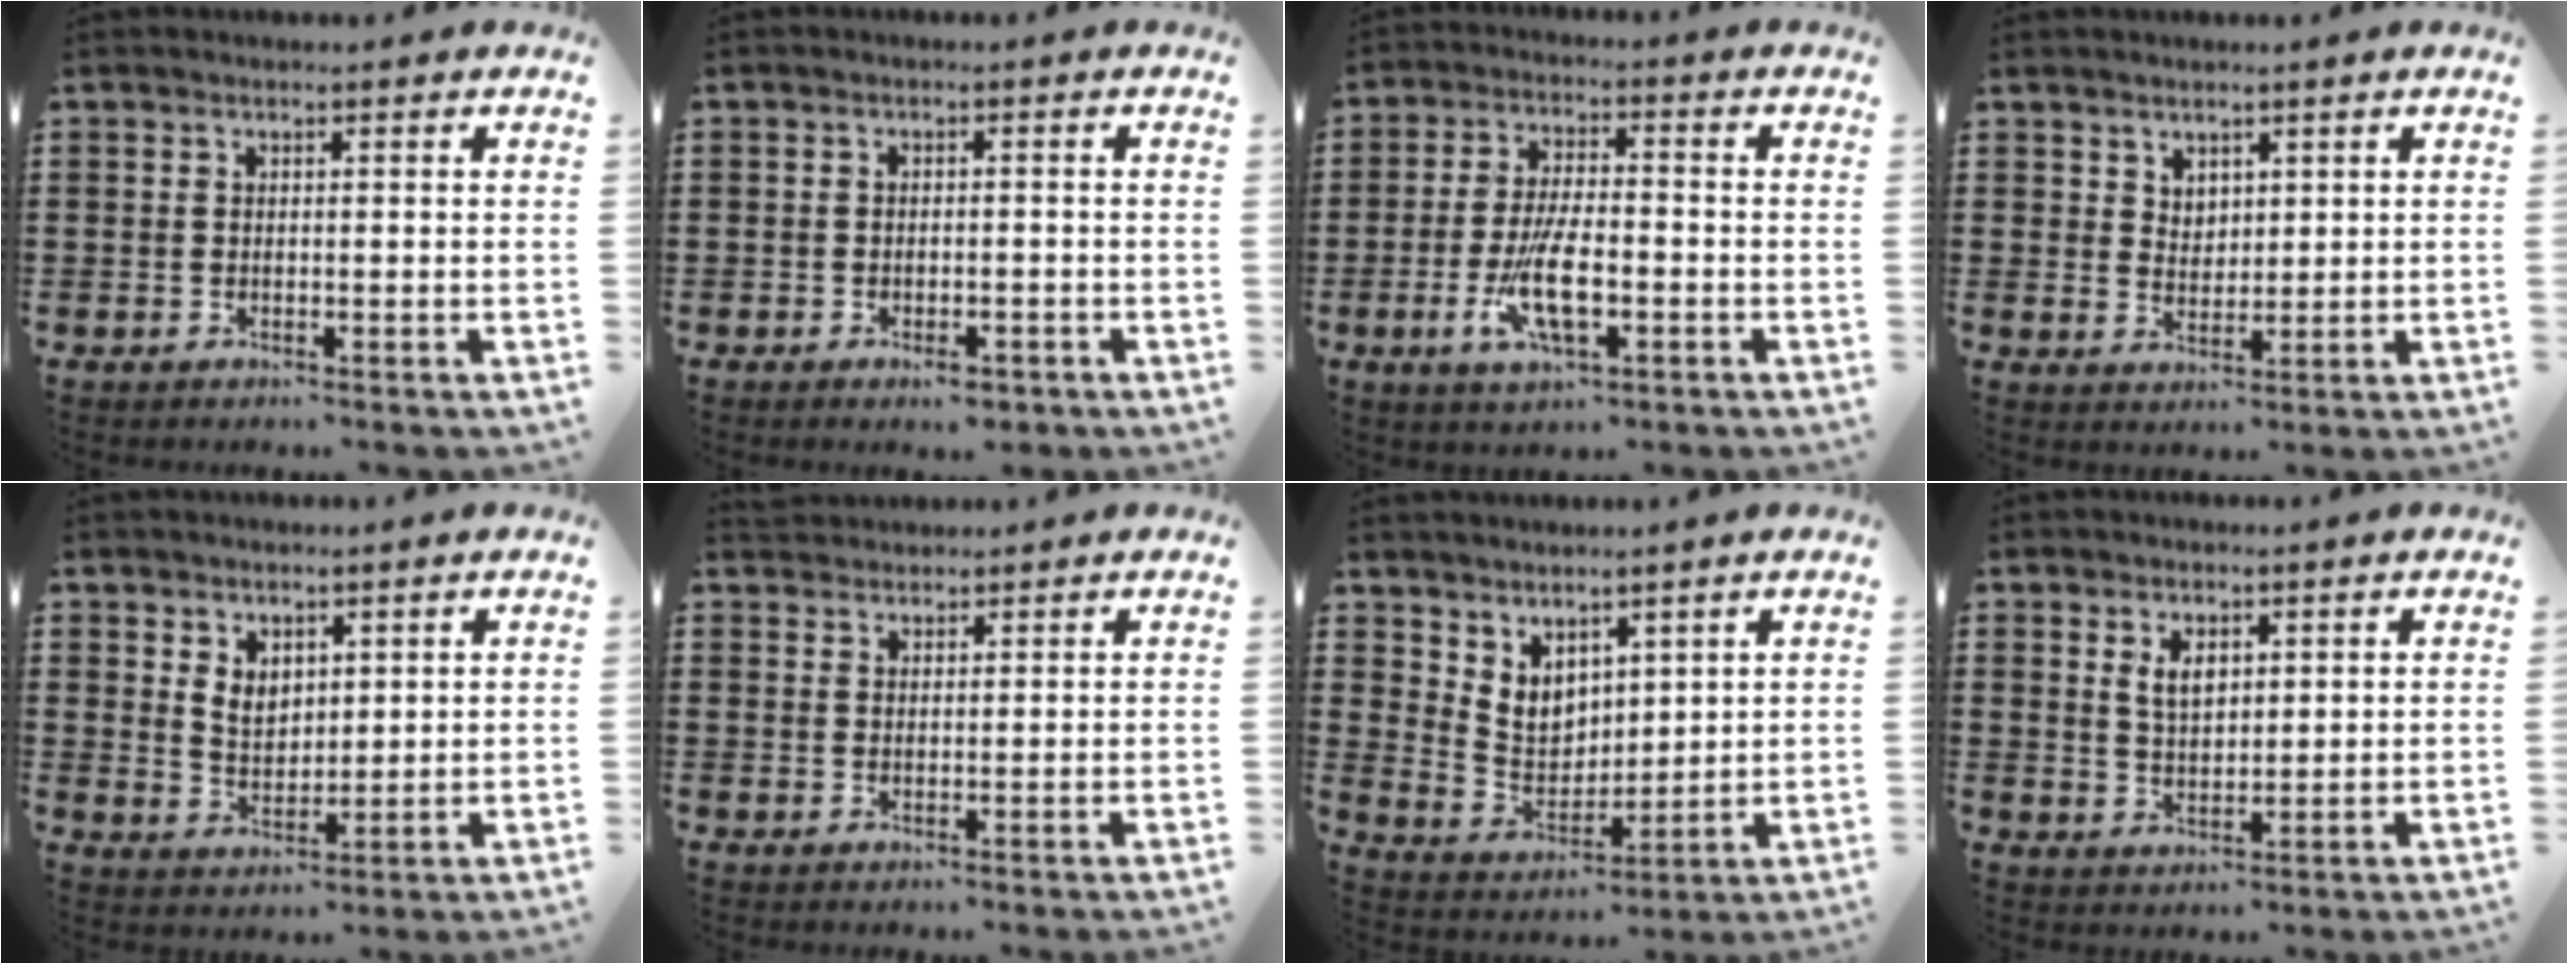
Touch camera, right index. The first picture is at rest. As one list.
[{"total": 2.0, "force": [-1.5, 0.6, 1.1], "torque": [-0.022, 0.002, -0.030]}, {"total": 9.2, "force": [-2.7, 3.2, 8.2], "torque": [-0.183, -0.021, -0.051]}, {"total": 2.9, "force": [2.1, 1.9, 0.2], "torque": [-0.012, 0.007, 0.041]}, {"total": 3.7, "force": [2.1, 2.6, 1.6], "torque": [-0.039, 0.010, 0.039]}, {"total": 1.8, "force": [1.7, 0.4, -0.3], "torque": [0.001, 0.005, 0.035]}, {"total": 5.3, "force": [3.8, 3.5, 1.5], "torque": [-0.049, -0.007, 0.073]}, {"total": 3.4, "force": [1.8, 1.9, 2.2], "torque": [-0.049, 0.006, 0.032]}]